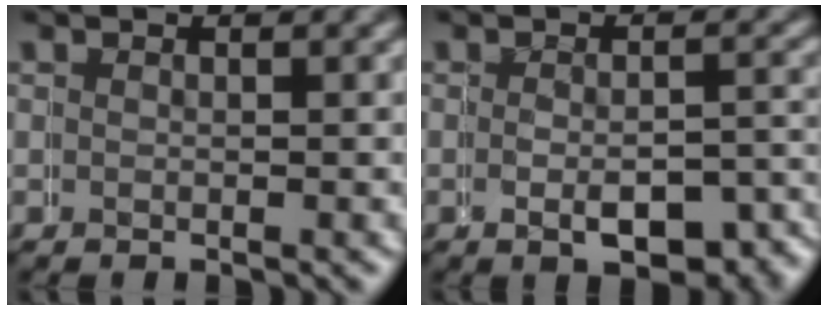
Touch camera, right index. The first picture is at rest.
{"total": 4.7, "force": [-2.7, 1.9, 3.3], "torque": [-0.035, -0.003, -0.041]}